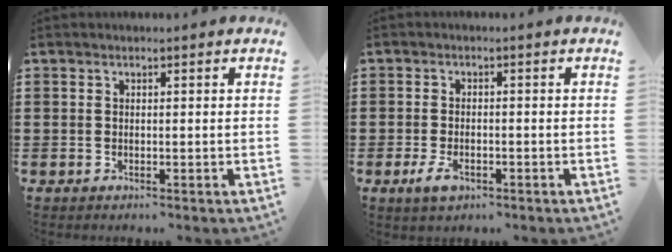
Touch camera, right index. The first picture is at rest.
{"total": 2.8, "force": [-1.3, 1.3, 2.1], "torque": [-0.052, -0.008, -0.027]}